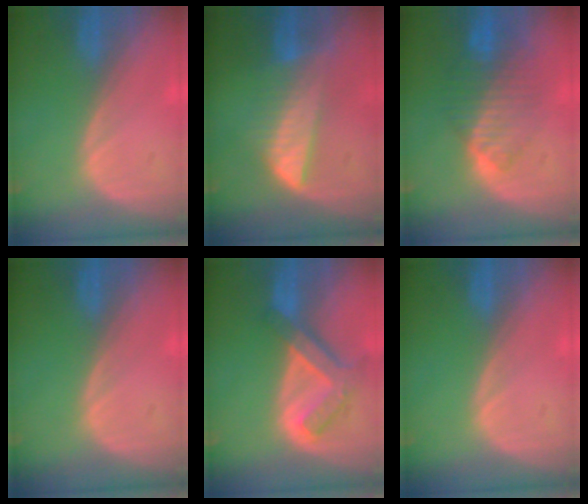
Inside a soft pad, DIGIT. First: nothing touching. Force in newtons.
{"total": 6.4, "press": 6.3, "slide": 1.0}
{"total": 8.0, "press": 7.2, "slide": 3.3}
{"total": 0.0}
{"total": 7.5, "press": 6.4, "slide": 3.8}
{"total": 0.0}